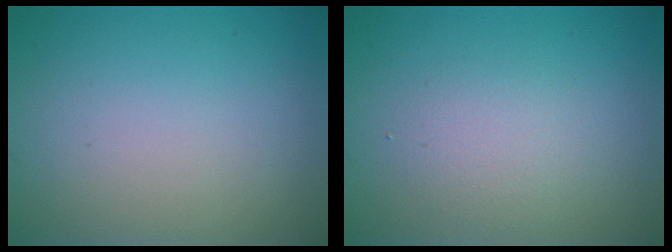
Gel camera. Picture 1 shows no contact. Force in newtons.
{"total": 2.0, "press": 2.0, "slide": 0.1}